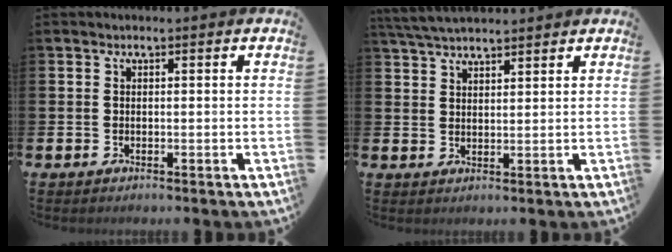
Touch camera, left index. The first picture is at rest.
{"total": 4.4, "force": [4.2, 0.7, 1.2], "torque": [-0.033, -0.011, 0.078]}